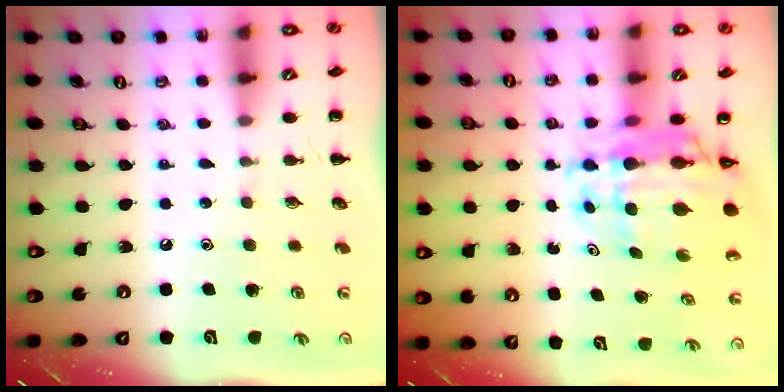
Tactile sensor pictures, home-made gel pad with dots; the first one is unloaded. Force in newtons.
{"total": 10.8, "press": 10.3, "slide": 3.5}